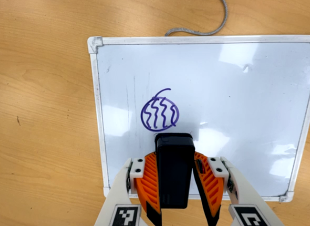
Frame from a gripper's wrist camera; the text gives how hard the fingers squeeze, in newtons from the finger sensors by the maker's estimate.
{"total": 6.2, "left": 4.8, "right": 7.7}